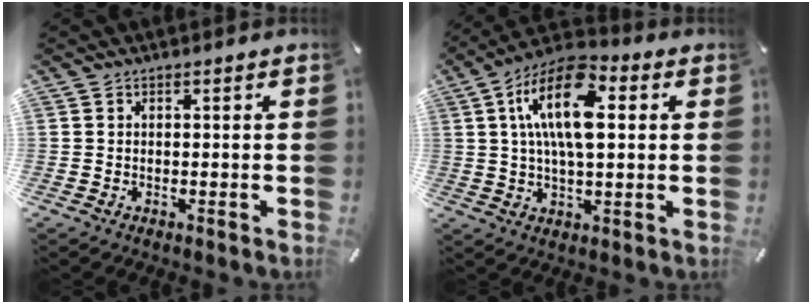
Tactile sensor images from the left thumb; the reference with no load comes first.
{"total": 15.2, "force": [3.7, 7.3, 12.8], "torque": [-0.249, -0.005, 0.059]}